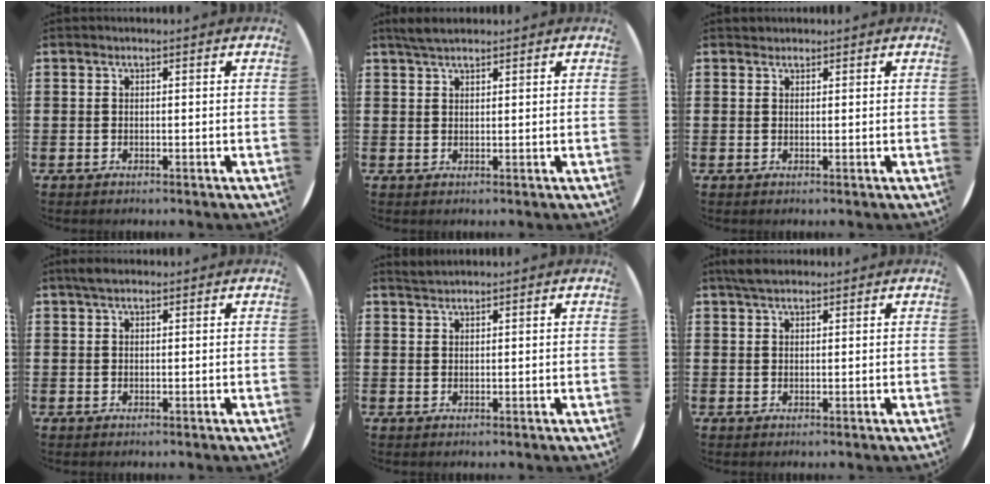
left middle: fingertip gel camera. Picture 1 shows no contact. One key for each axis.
{"total": 2.6, "fx": 2.2, "fy": 0.6, "fz": 1.1, "tx": -0.026, "ty": 0.007, "tz": 0.042}
{"total": 0.7, "fx": 0.6, "fy": 0.2, "fz": -0.1, "tx": 0.001, "ty": 0.003, "tz": 0.012}
{"total": 1.4, "fx": 1.1, "fy": 0.6, "fz": 0.7, "tx": -0.016, "ty": 0.006, "tz": 0.019}
{"total": 1.2, "fx": 1.2, "fy": 0.0, "fz": 0.1, "tx": -0.003, "ty": 0.002, "tz": 0.023}
{"total": 2.3, "fx": 1.9, "fy": 0.8, "fz": 1.0, "tx": -0.023, "ty": 0.006, "tz": 0.035}